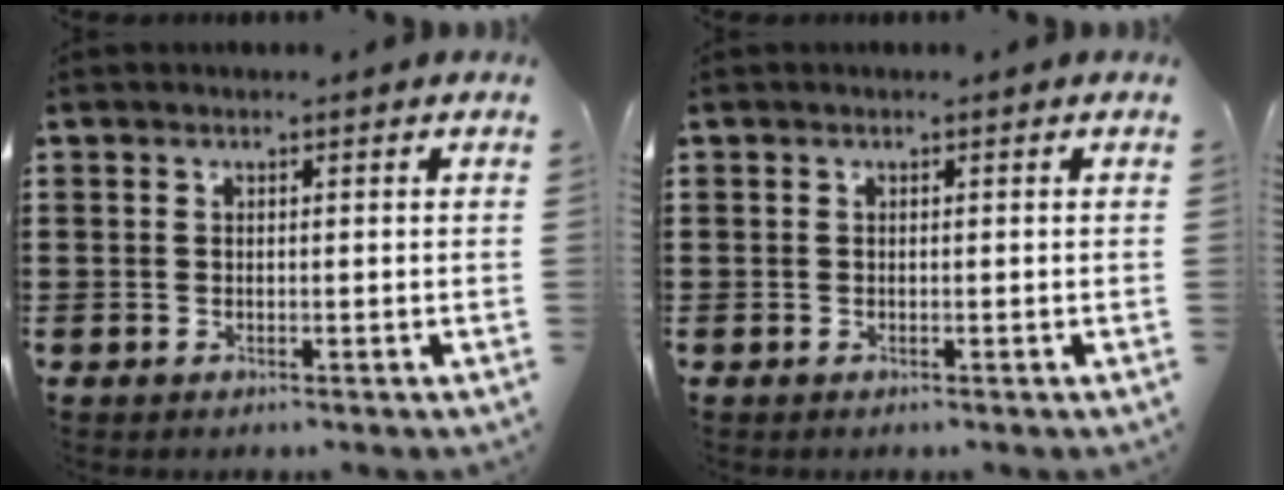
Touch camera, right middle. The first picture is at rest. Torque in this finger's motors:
{"motor_torque": [0.21, -0.43, -0.01, -0.01]}